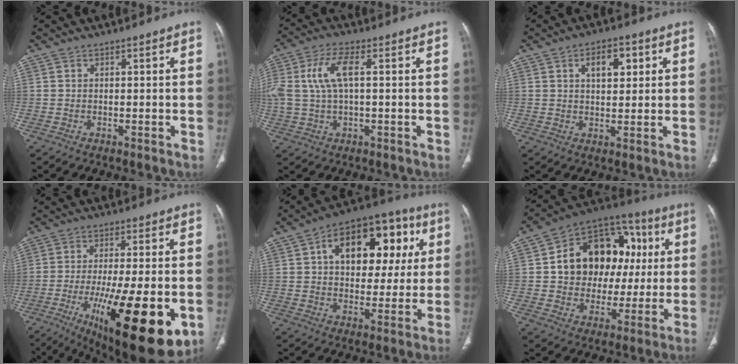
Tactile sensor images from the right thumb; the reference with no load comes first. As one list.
[{"total": 9.1, "force": [1.6, 3.8, 8.1], "torque": [-0.195, 0.022, 0.035]}, {"total": 6.6, "force": [2.4, 3.6, 5.0], "torque": [-0.058, -0.004, 0.038]}, {"total": 24.2, "force": [-7.7, 7.1, 21.8], "torque": [-0.306, -0.022, -0.099]}, {"total": 20.0, "force": [5.7, 12.3, 14.8], "torque": [-0.162, 0.022, 0.080]}, {"total": 21.1, "force": [3.1, 15.9, 13.5], "torque": [-0.155, 0.034, 0.053]}]